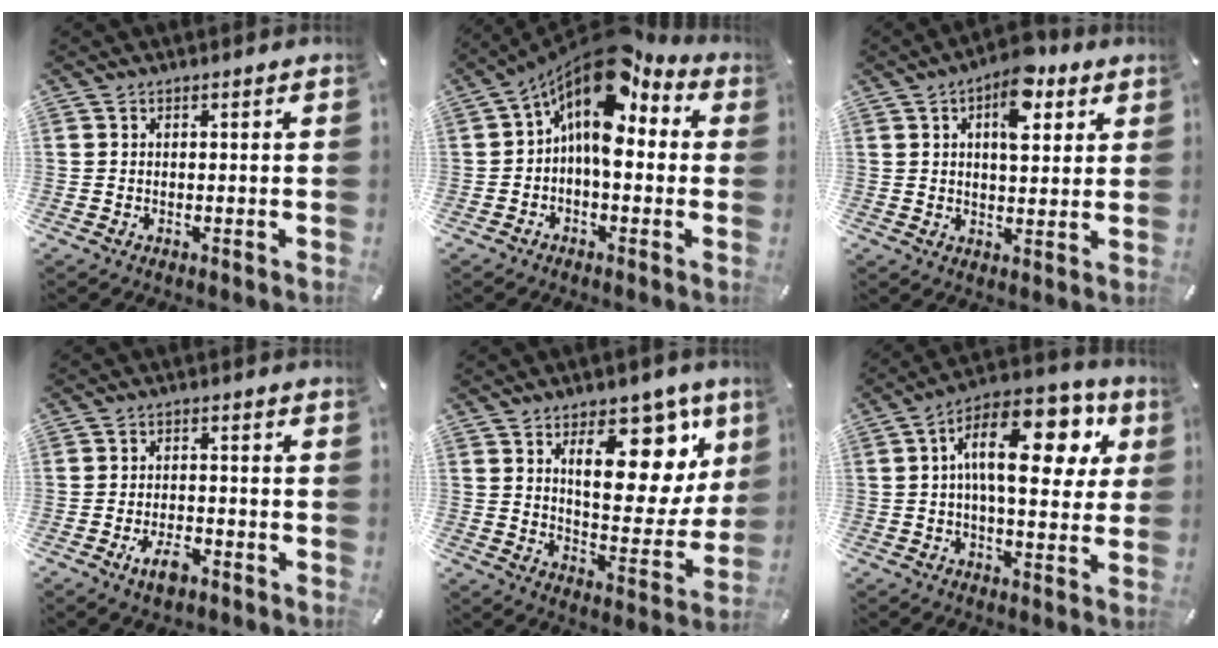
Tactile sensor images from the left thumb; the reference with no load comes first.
{"total": 13.1, "force": [5.4, 6.4, 10.1], "torque": [-0.189, -0.046, 0.089]}
{"total": 10.4, "force": [4.8, 5.6, 7.3], "torque": [-0.097, -0.015, 0.079]}
{"total": 5.7, "force": [-3.1, 2.7, 3.9], "torque": [-0.078, 0.013, -0.058]}
{"total": 19.5, "force": [9.7, 10.6, 13.1], "torque": [-0.159, -0.065, 0.158]}
{"total": 18.5, "force": [5.9, 9.4, 14.9], "torque": [-0.235, -0.024, 0.096]}